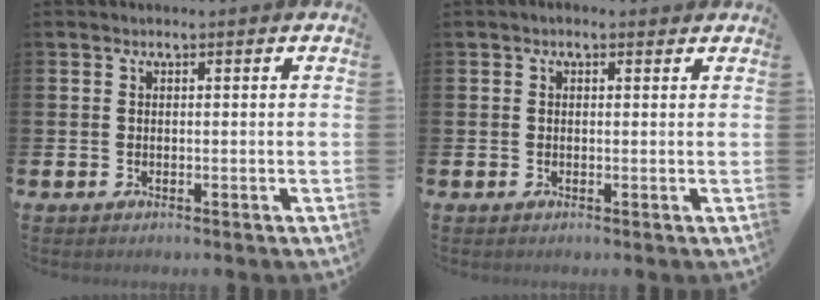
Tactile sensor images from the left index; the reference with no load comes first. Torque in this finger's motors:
{"motor_torque": [0.88, -0.90, 0.07, 0.08]}